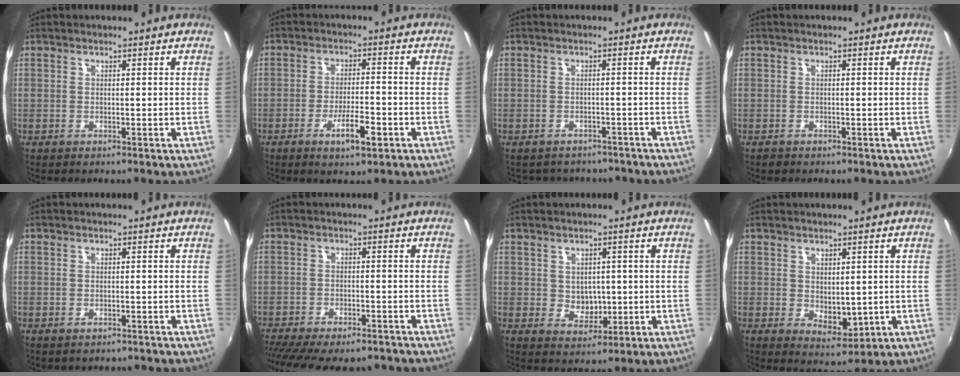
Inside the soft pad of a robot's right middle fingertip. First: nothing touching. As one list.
[{"total": 6.4, "force": [-3.2, 1.4, 5.4], "torque": [-0.104, -0.009, -0.051]}, {"total": 8.3, "force": [-7.1, 3.7, 2.4], "torque": [-0.051, -0.011, -0.088]}, {"total": 0.8, "force": [-0.6, 0.4, 0.1], "torque": [-0.005, -0.001, -0.010]}, {"total": 1.8, "force": [-1.4, 1.0, 0.6], "torque": [-0.014, -0.007, -0.018]}, {"total": 15.4, "force": [-13.1, 4.3, 6.9], "torque": [-0.148, -0.032, -0.184]}, {"total": 4.0, "force": [0.2, 3.4, 2.0], "torque": [-0.032, 0.000, 0.008]}, {"total": 4.4, "force": [0.3, 3.0, 3.3], "torque": [-0.047, -0.009, 0.013]}]